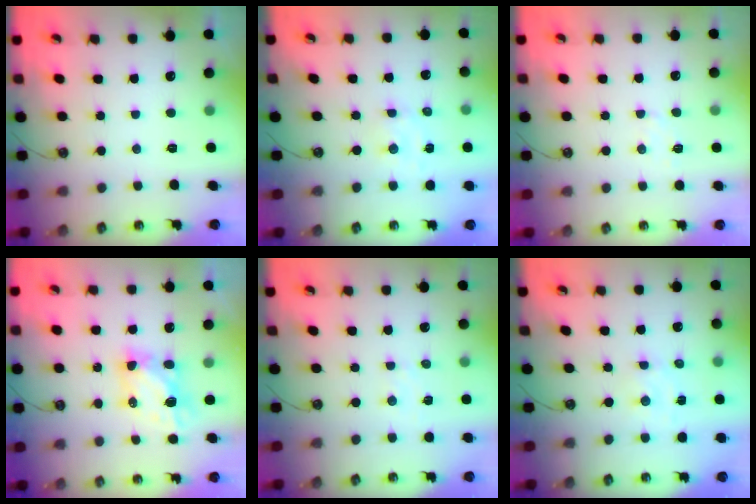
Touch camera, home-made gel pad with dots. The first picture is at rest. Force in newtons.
{"total": 2.3, "press": 2.3, "slide": 0.5}
{"total": 5.8, "press": 5.8, "slide": 0.8}
{"total": 5.5, "press": 5.5, "slide": 0.3}
{"total": 3.5, "press": 3.4, "slide": 0.4}
{"total": 2.1, "press": 2.1, "slide": 0.5}